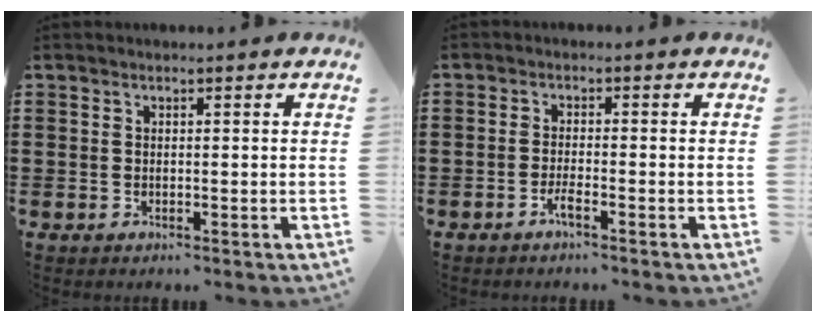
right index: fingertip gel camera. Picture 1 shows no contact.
{"total": 2.0, "force": [-1.3, 0.2, 1.5], "torque": [-0.035, -0.005, -0.025]}